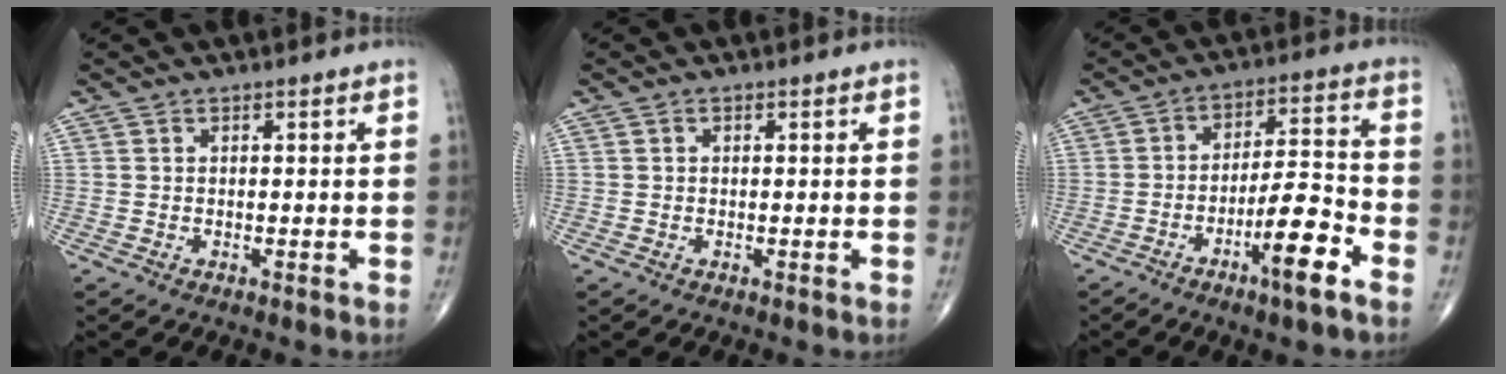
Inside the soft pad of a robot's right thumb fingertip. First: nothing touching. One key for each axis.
{"total": 0.0}
{"total": 10.8, "fx": -5.5, "fy": 1.9, "fz": 9.1, "tx": -0.150, "ty": 0.035, "tz": -0.091}